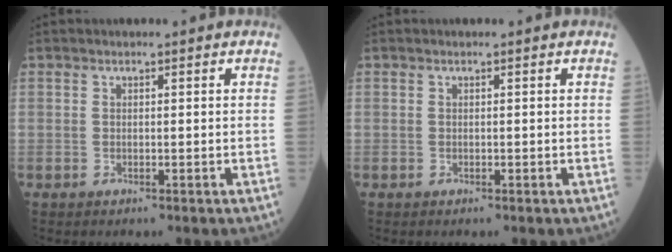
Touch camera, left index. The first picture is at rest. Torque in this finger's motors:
{"motor_torque": [0.18, 0.02, 0.03, 0.00]}